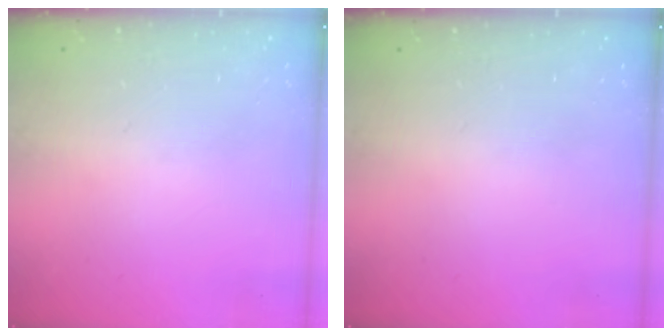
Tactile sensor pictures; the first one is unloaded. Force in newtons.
{"total": 0.0}